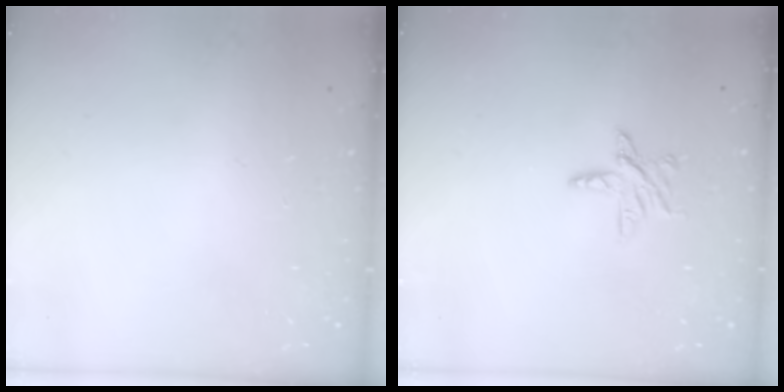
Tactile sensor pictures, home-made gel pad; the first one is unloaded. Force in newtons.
{"total": 6.7, "press": 6.7, "slide": 0.3}